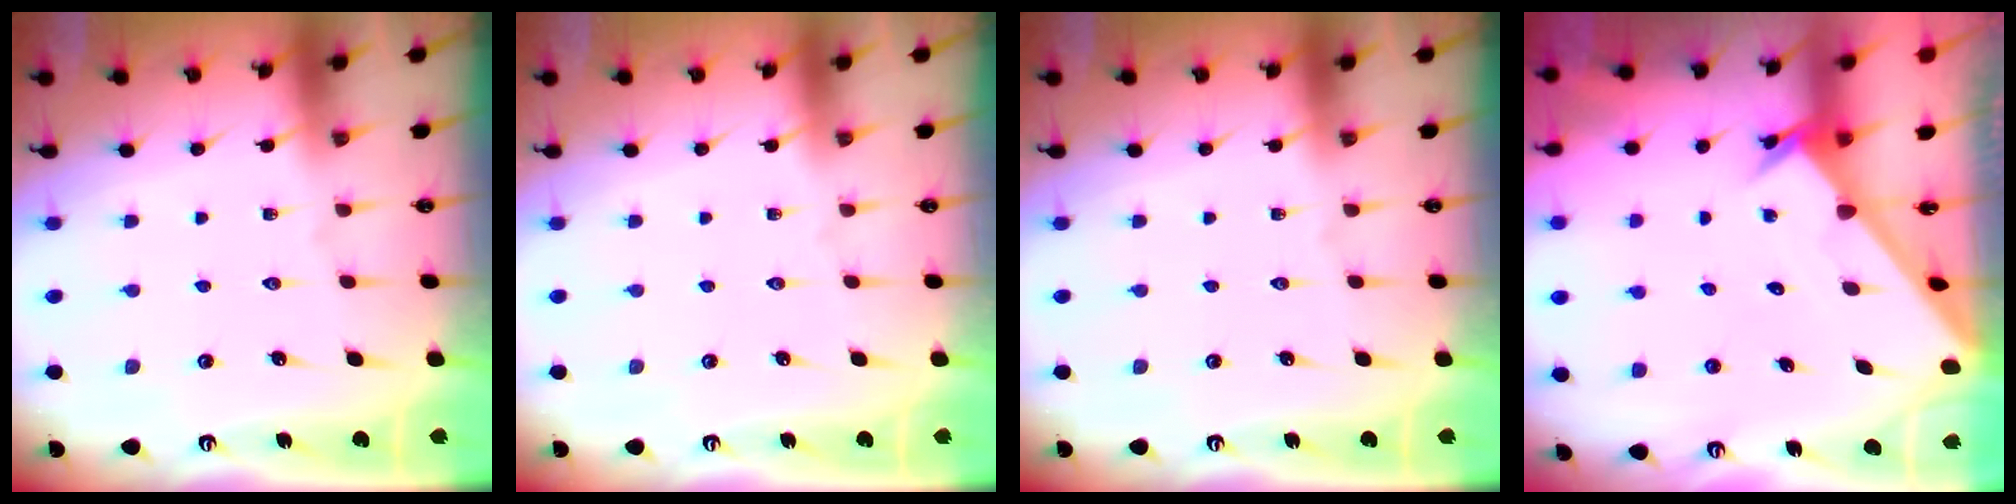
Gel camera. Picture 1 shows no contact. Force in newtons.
{"total": 0.0}
{"total": 0.0}
{"total": 2.4, "press": 2.4, "slide": 0.2}